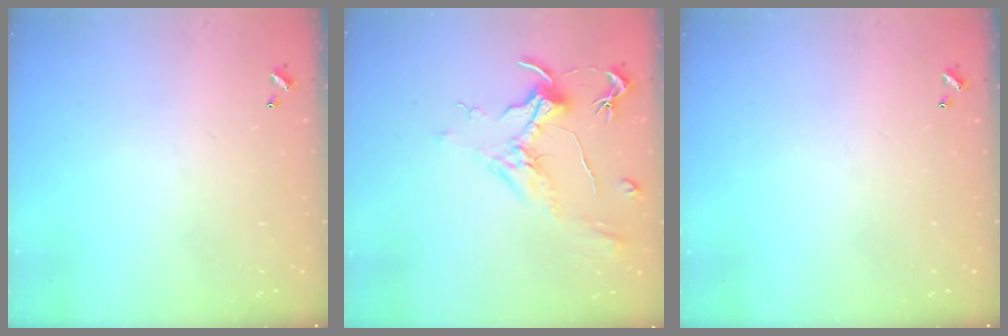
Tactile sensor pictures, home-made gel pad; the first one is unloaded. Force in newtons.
{"total": 1.9, "press": 1.7, "slide": 0.9}
{"total": 0.0}